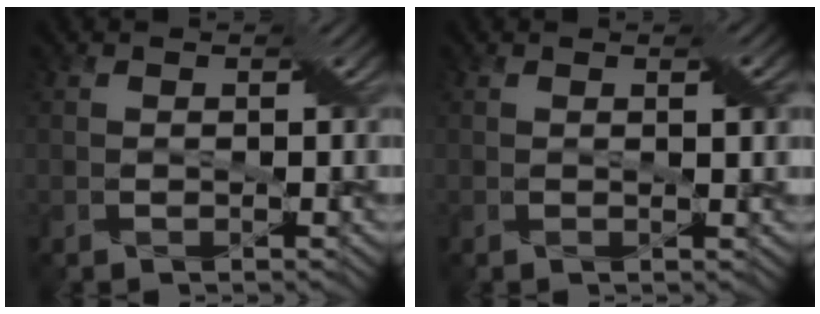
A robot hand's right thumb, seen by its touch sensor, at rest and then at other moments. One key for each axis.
{"total": 2.0, "fx": 0.6, "fy": 0.3, "fz": 1.9, "tx": -0.029, "ty": 0.003, "tz": 0.010}